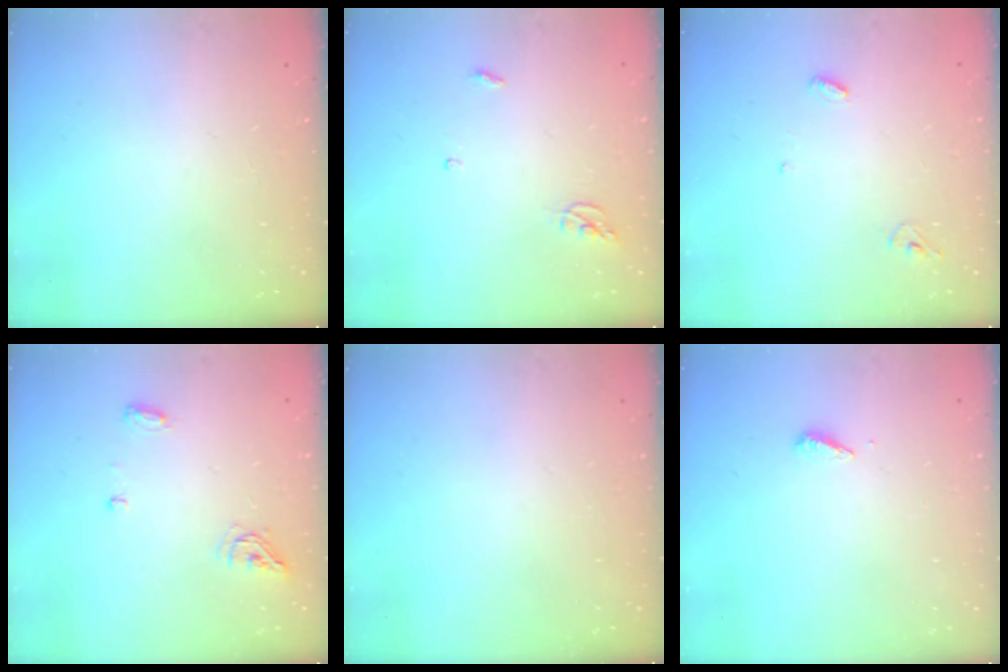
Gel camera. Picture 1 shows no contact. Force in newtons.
{"total": 3.8, "press": 3.8, "slide": 0.4}
{"total": 3.7, "press": 3.6, "slide": 0.3}
{"total": 5.8, "press": 5.7, "slide": 0.9}
{"total": 0.0}
{"total": 2.8, "press": 2.8, "slide": 0.2}